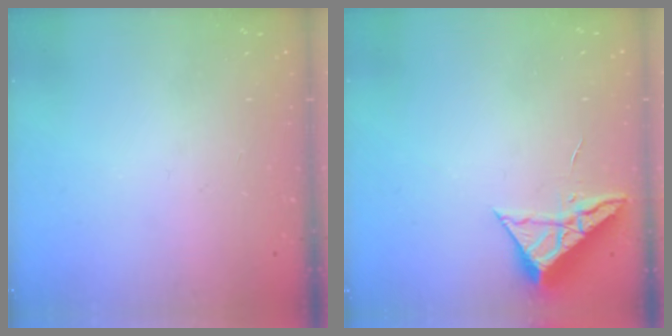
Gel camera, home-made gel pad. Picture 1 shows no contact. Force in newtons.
{"total": 6.9, "press": 6.9, "slide": 0.3}